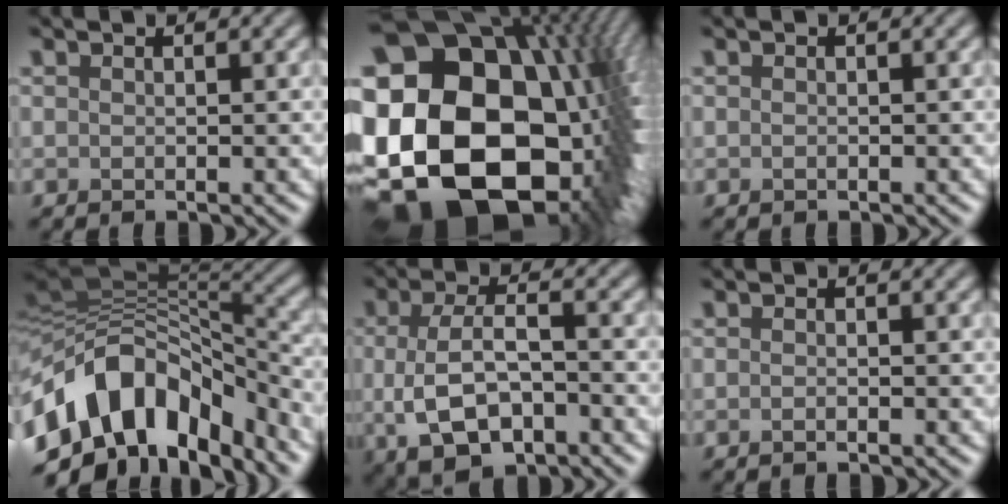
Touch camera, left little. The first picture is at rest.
{"total": 25.7, "force": [-1.1, 19.9, 16.2], "torque": [-0.318, -0.044, -0.041]}
{"total": 0.0}
{"total": 14.2, "force": [-6.1, 8.9, 9.3], "torque": [-0.179, 0.013, -0.097]}
{"total": 6.7, "force": [-1.3, 3.4, 5.5], "torque": [-0.107, -0.006, -0.027]}
{"total": 0.7, "force": [-0.3, 0.2, 0.6], "torque": [-0.010, -0.002, -0.007]}